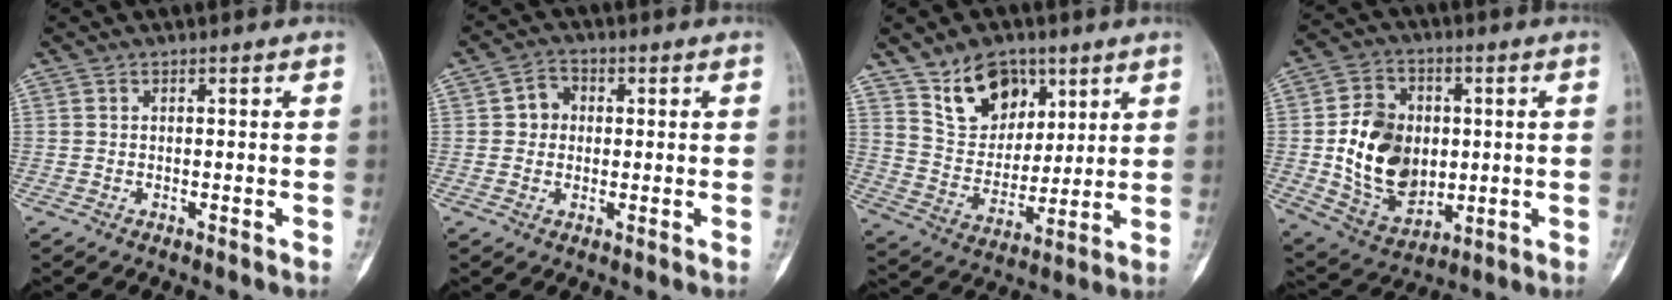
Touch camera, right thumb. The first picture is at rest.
{"total": 4.3, "force": [0.4, 3.8, 1.8], "torque": [-0.003, 0.009, -0.003]}
{"total": 13.0, "force": [7.6, 8.8, 5.8], "torque": [-0.058, -0.042, 0.142]}
{"total": 16.8, "force": [-0.1, 12.5, 11.2], "torque": [-0.151, -0.005, 0.013]}